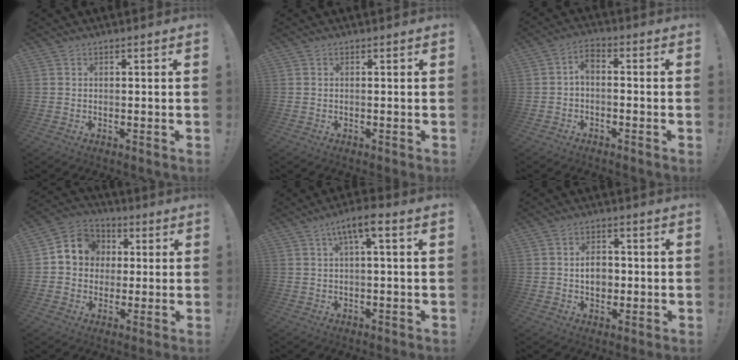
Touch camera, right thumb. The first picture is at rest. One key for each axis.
{"total": 0.0}
{"total": 3.8, "fx": -1.0, "fy": 2.0, "fz": 3.1, "tx": -0.063, "ty": 0.005, "tz": -0.018}
{"total": 9.9, "fx": 1.6, "fy": 9.0, "fz": 3.7, "tx": -0.048, "ty": 0.005, "tz": 0.037}
{"total": 6.4, "fx": 2.0, "fy": 0.8, "fz": 6.0, "tx": -0.106, "ty": -0.005, "tz": 0.030}
{"total": 6.6, "fx": -0.2, "fy": 5.1, "fz": 4.2, "tx": -0.059, "ty": 0.004, "tz": -0.006}